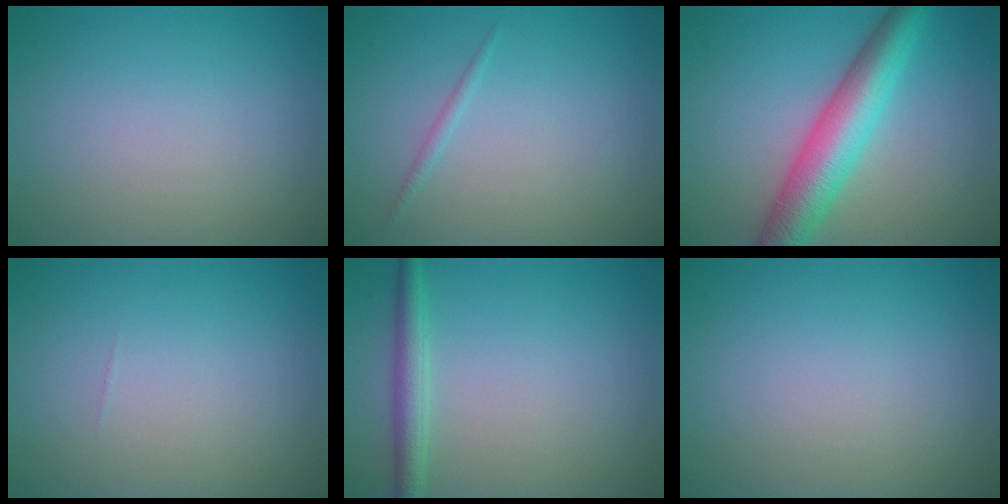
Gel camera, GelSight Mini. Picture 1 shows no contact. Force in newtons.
{"total": 0.7, "press": 0.7, "slide": 0.0}
{"total": 6.7, "press": 6.7, "slide": 0.1}
{"total": 0.0}
{"total": 2.4, "press": 2.4, "slide": 0.1}
{"total": 0.0}